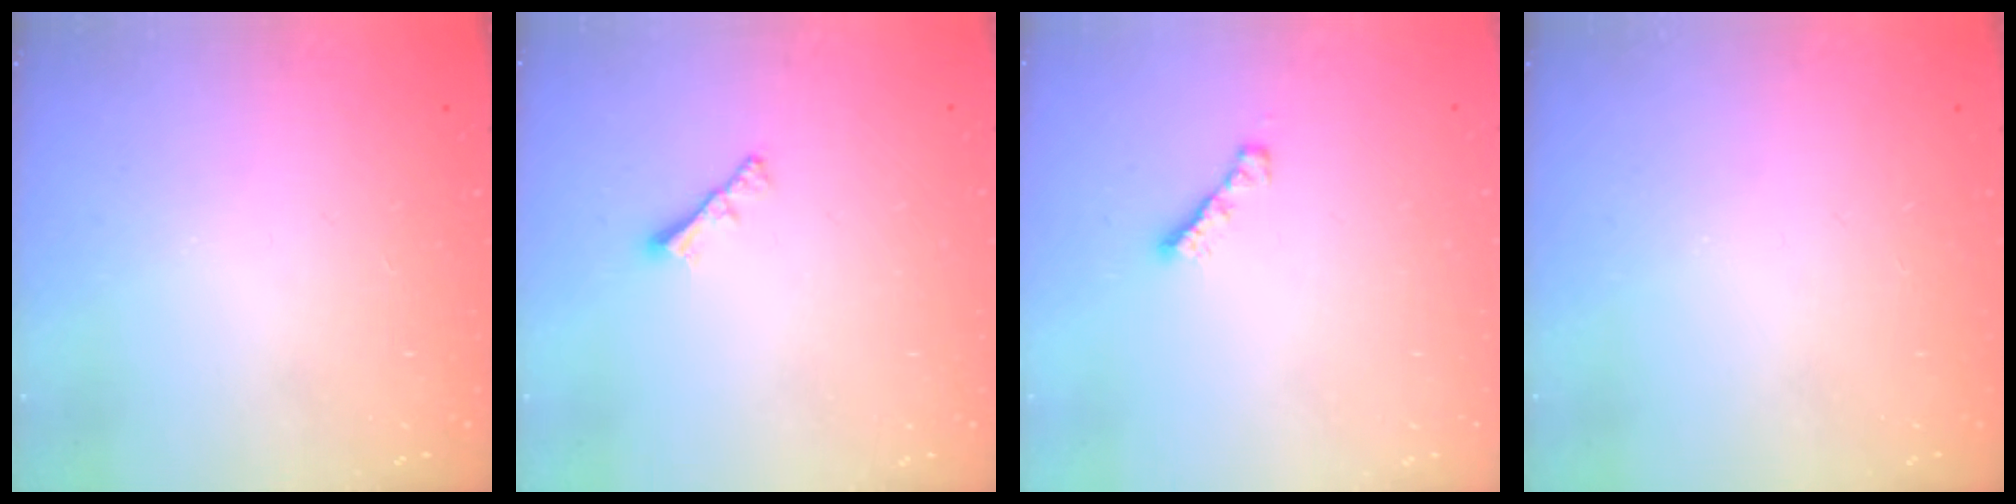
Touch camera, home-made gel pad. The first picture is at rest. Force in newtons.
{"total": 2.2, "press": 2.1, "slide": 0.6}
{"total": 2.3, "press": 2.3, "slide": 0.4}
{"total": 0.0}